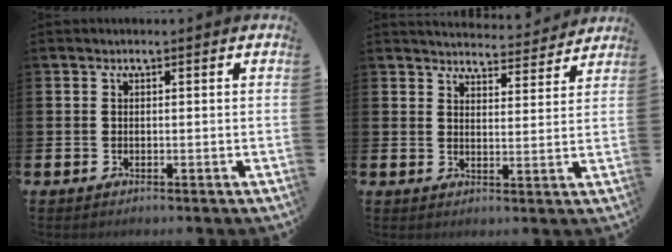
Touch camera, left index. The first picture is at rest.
{"total": 4.4, "force": [4.3, 0.5, 0.2], "torque": [-0.006, -0.035, 0.074]}